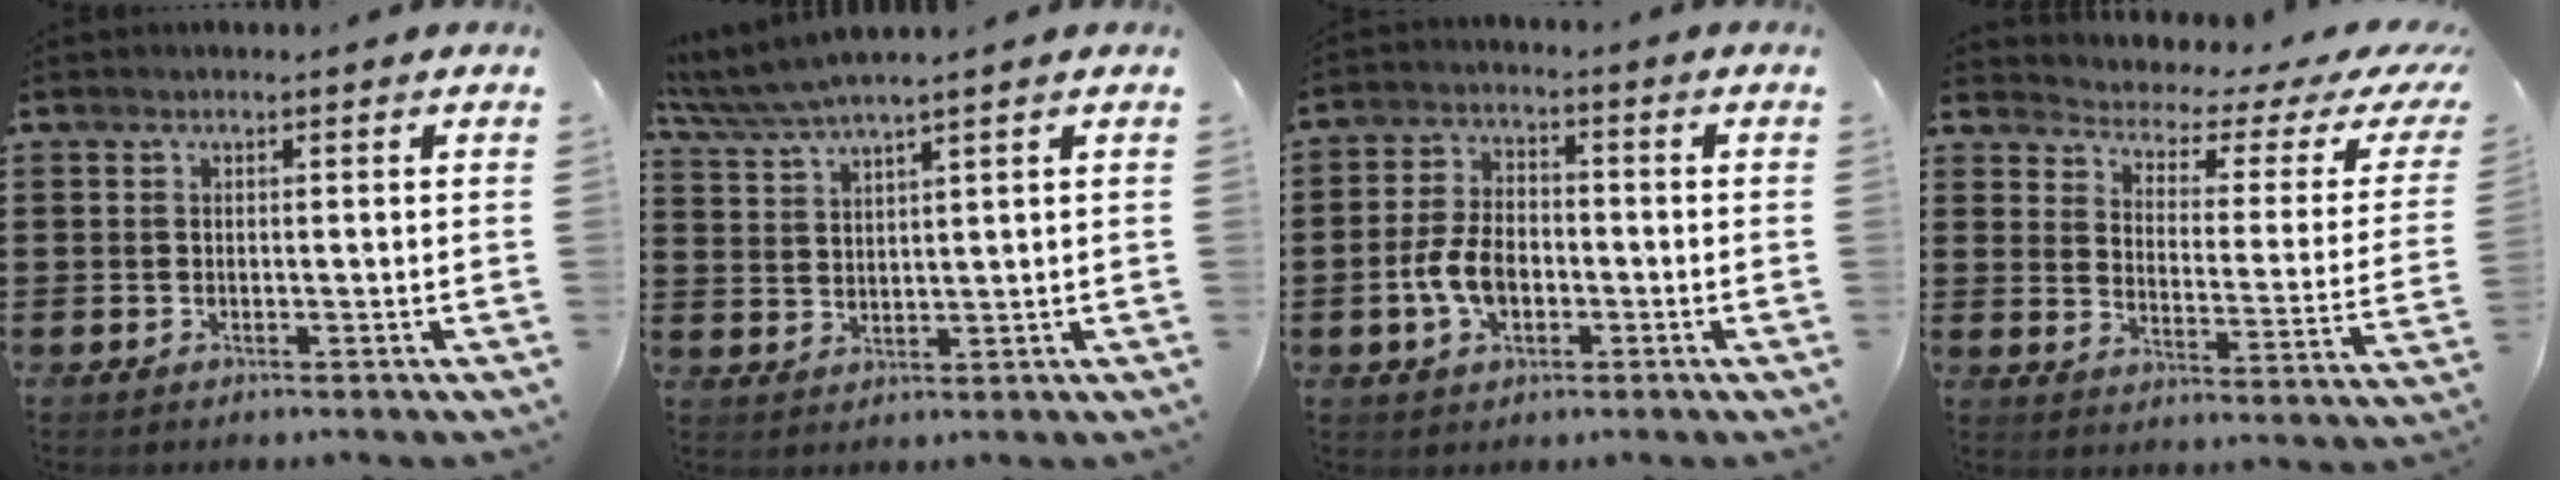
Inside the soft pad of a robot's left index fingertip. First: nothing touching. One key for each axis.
{"total": 4.0, "fx": 3.5, "fy": -0.2, "fz": 1.9, "tx": -0.049, "ty": -0.013, "tz": 0.062}
{"total": 6.9, "fx": -1.9, "fy": 4.2, "fz": 5.1, "tx": -0.124, "ty": 0.001, "tz": -0.041}
{"total": 2.5, "fx": 1.9, "fy": 1.0, "fz": 1.4, "tx": -0.043, "ty": -0.023, "tz": 0.023}